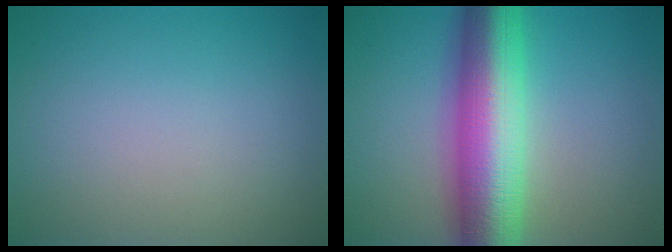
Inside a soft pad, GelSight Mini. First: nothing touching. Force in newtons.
{"total": 12.0, "press": 12.0, "slide": 0.1}